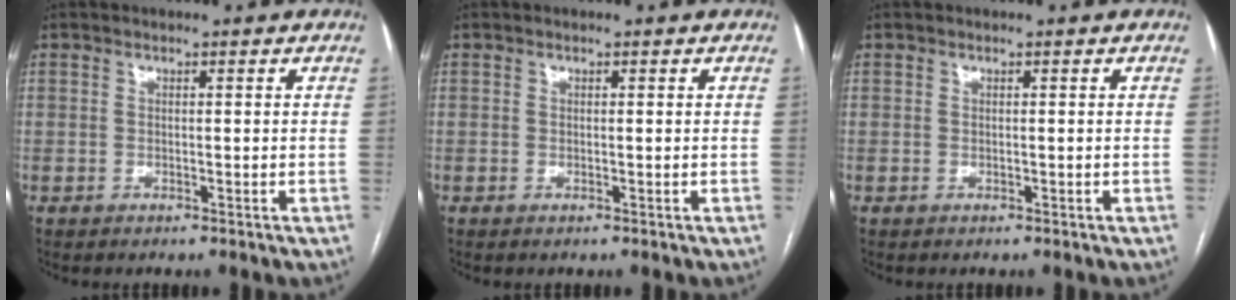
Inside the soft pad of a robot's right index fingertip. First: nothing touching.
{"total": 0.0}
{"total": 0.0}